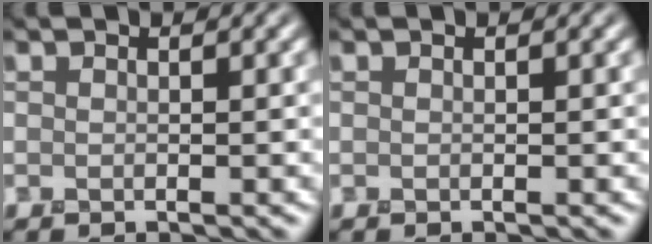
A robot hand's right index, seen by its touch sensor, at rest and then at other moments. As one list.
[{"total": 0.0}]